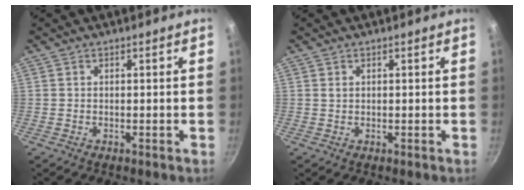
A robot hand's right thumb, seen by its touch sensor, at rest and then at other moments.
{"total": 0.6, "force": [0.3, 0.5, 0.3], "torque": [-0.006, 0.000, 0.005]}